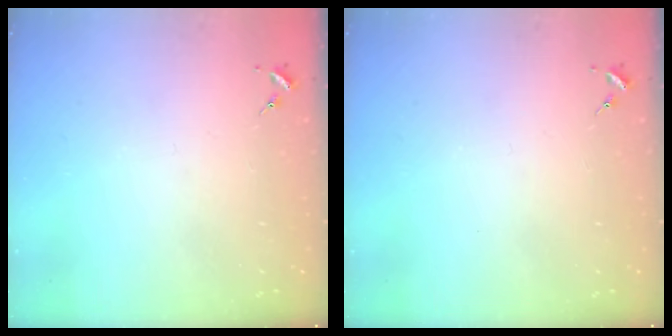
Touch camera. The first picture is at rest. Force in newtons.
{"total": 0.0}